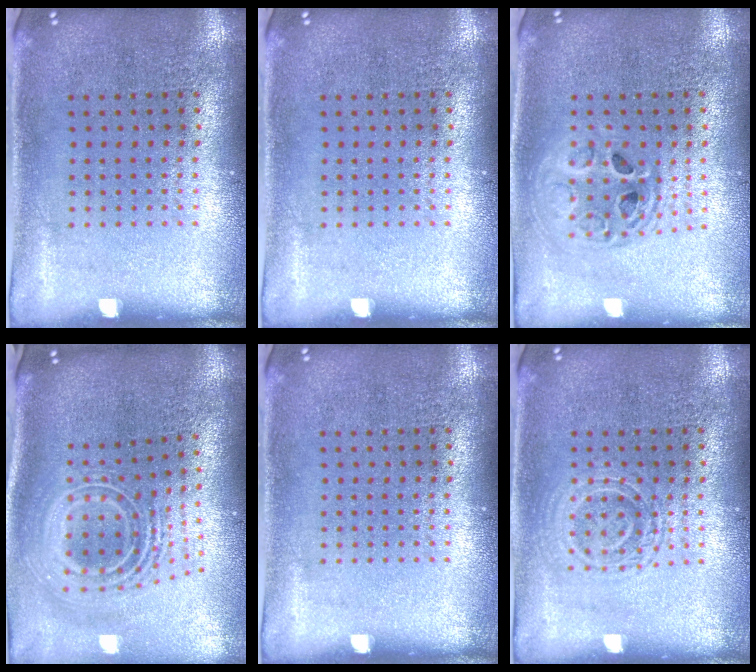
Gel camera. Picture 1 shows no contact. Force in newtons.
{"total": 0.0}
{"total": 1.6, "press": 1.4, "slide": 0.8}
{"total": 2.8, "press": 1.9, "slide": 2.2}
{"total": 0.0}
{"total": 2.2, "press": 2.1, "slide": 0.4}